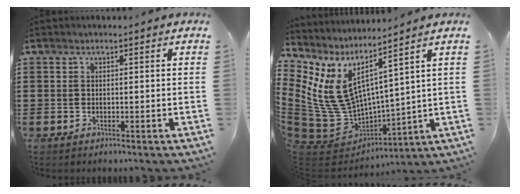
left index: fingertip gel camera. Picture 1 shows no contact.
{"total": 9.9, "force": [3.8, 5.7, 7.2], "torque": [-0.198, -0.056, 0.069]}